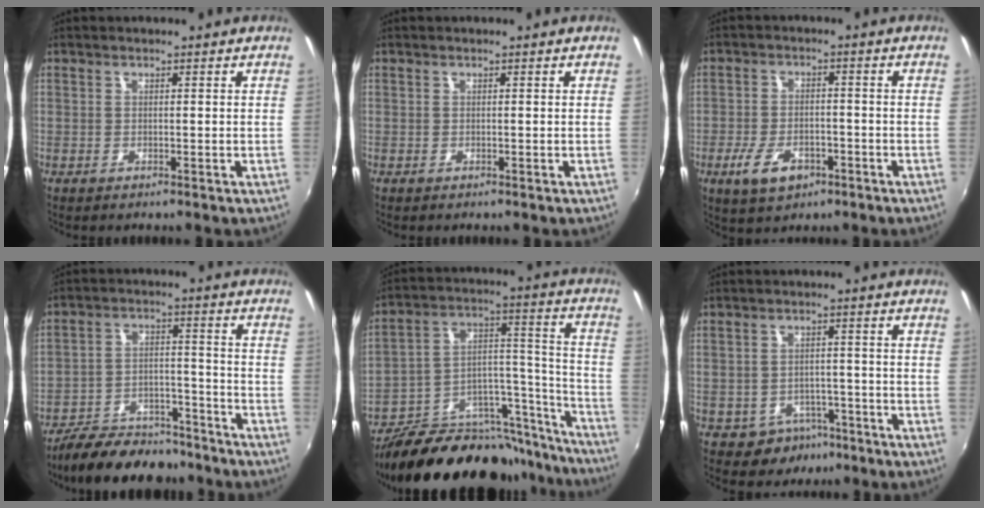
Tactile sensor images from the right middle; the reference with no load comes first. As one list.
[{"total": 0.0}, {"total": 7.6, "force": [-4.0, 4.3, 4.9], "torque": [-0.116, -0.008, -0.065]}, {"total": 15.6, "force": [-13.4, 5.6, 5.7], "torque": [-0.123, 0.003, -0.197]}, {"total": 31.1, "force": [-25.5, 11.3, 13.8], "torque": [-0.192, 0.046, -0.365]}, {"total": 5.9, "force": [-3.6, 4.5, 1.2], "torque": [-0.031, 0.012, -0.039]}]